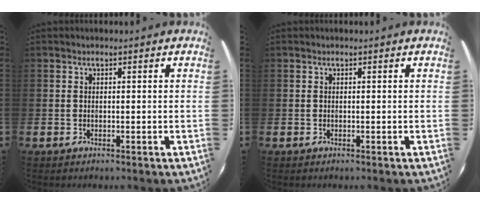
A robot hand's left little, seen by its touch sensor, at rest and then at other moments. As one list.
[{"total": 0.0}]